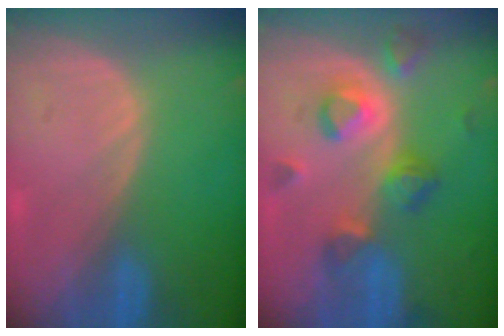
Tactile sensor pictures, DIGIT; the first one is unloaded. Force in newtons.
{"total": 7.4, "press": 7.3, "slide": 1.1}